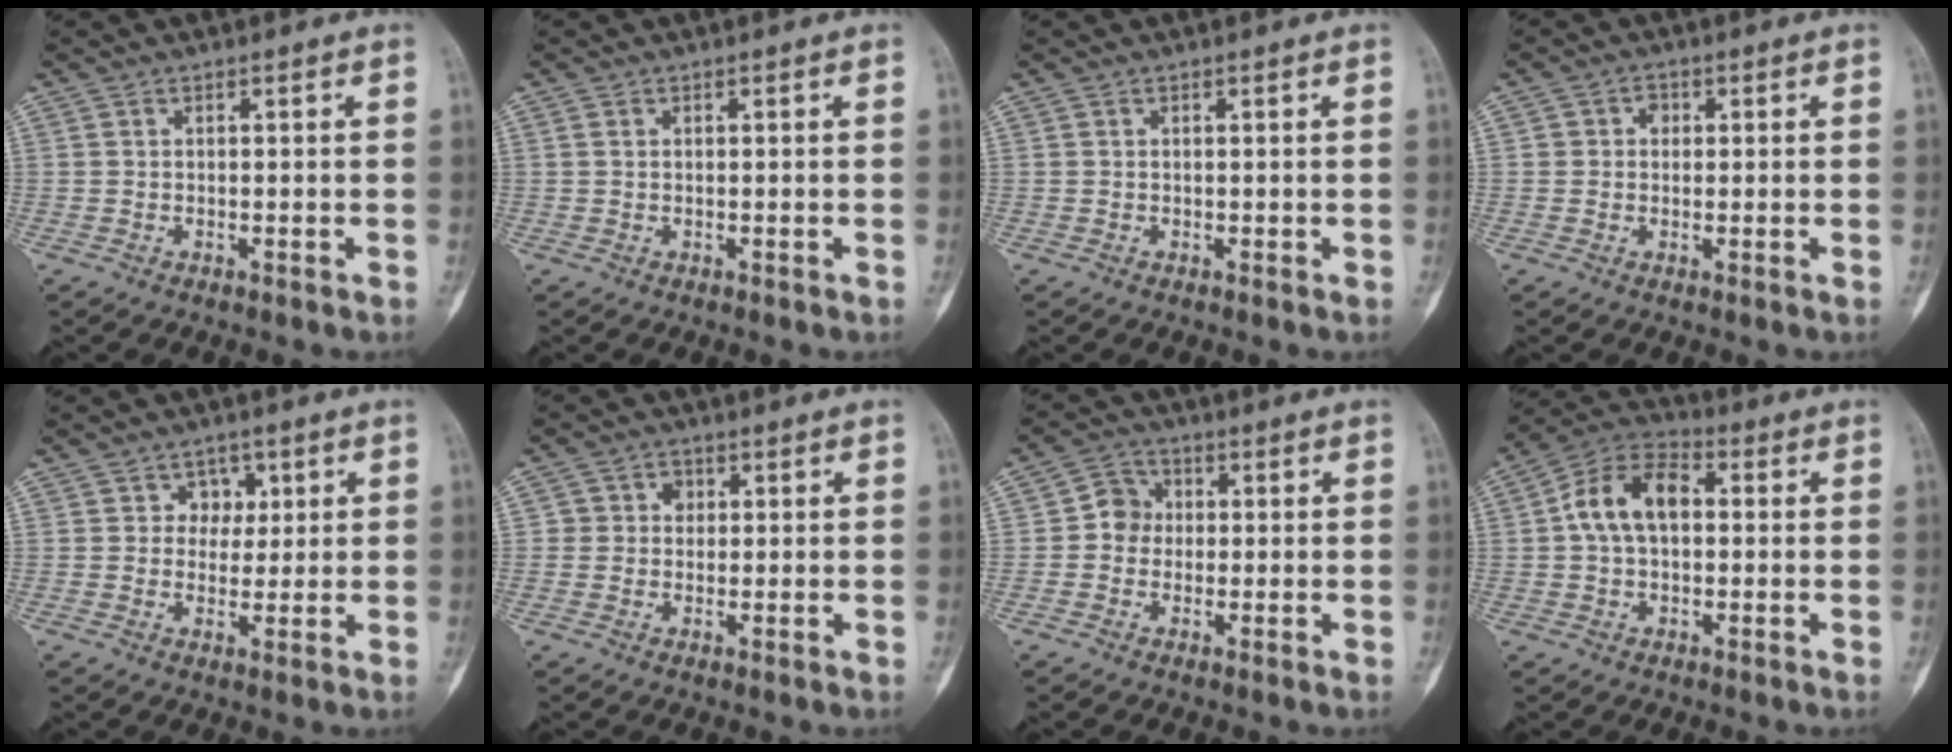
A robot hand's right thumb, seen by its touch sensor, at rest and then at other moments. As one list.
[{"total": 0.6, "force": [0.2, 0.4, 0.4], "torque": [-0.010, 0.004, 0.006]}, {"total": 0.0}, {"total": 2.4, "force": [0.4, 2.2, 1.0], "torque": [0.002, 0.004, 0.002]}, {"total": 4.4, "force": [1.4, 3.9, 1.5], "torque": [0.016, 0.002, 0.013]}, {"total": 3.5, "force": [0.5, 3.3, 1.1], "torque": [0.010, 0.007, 0.003]}, {"total": 5.0, "force": [-0.1, 4.5, 2.0], "torque": [-0.007, 0.011, -0.012]}, {"total": 11.5, "force": [1.2, 7.4, 8.8], "torque": [-0.154, 0.031, 0.012]}]